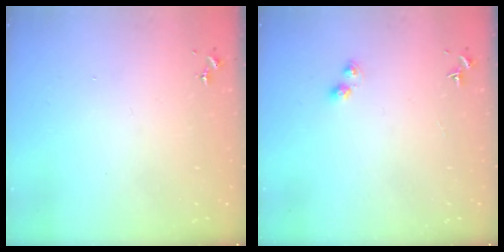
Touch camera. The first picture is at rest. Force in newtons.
{"total": 2.9, "press": 2.9, "slide": 0.5}